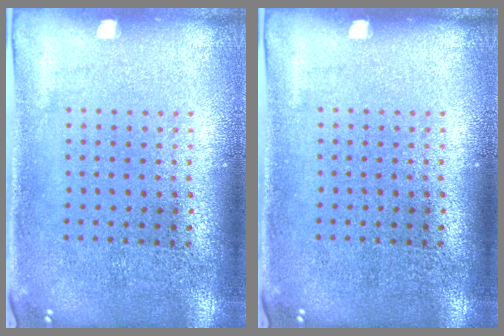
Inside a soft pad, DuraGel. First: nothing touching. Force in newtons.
{"total": 0.0}